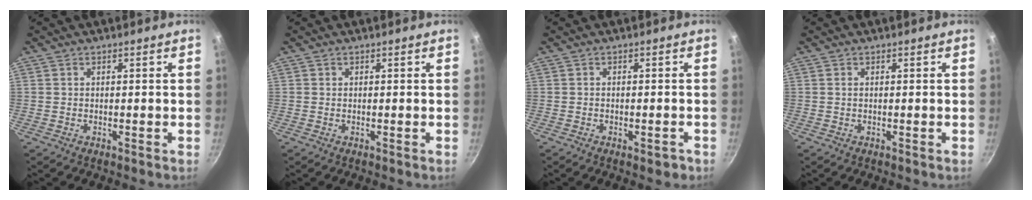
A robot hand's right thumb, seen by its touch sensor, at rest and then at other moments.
{"total": 0.0}
{"total": 1.7, "force": [-1.0, 0.7, 1.2], "torque": [-0.013, 0.008, -0.010]}
{"total": 0.0}